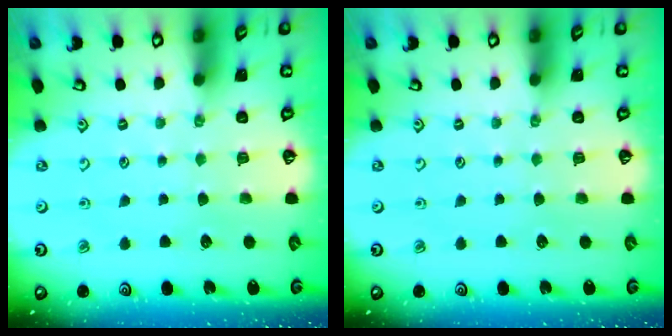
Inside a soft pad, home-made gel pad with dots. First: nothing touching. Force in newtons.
{"total": 0.0}